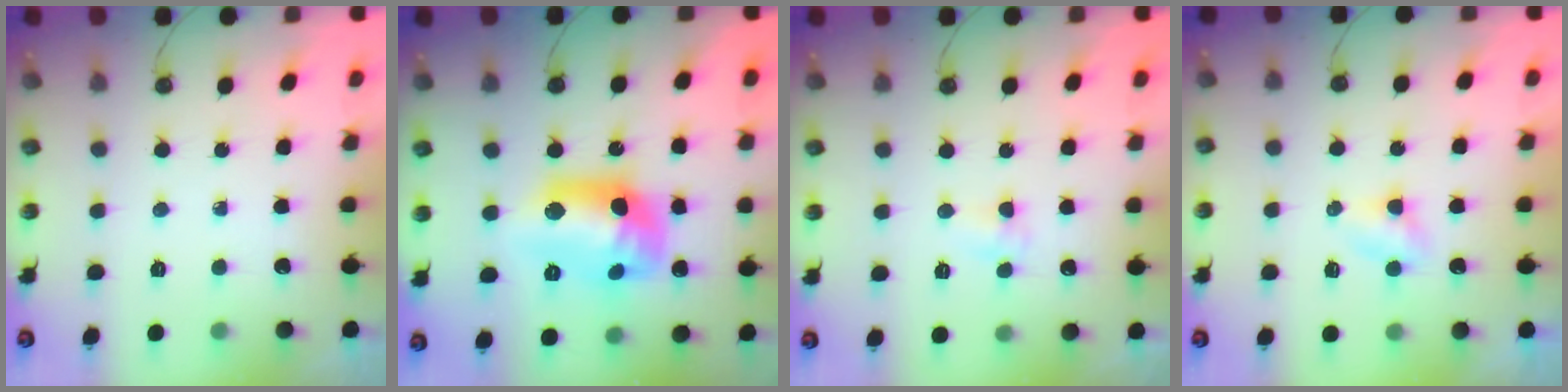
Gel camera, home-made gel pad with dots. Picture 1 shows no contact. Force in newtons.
{"total": 15.1, "press": 15.0, "slide": 1.1}
{"total": 3.2, "press": 3.2, "slide": 0.3}
{"total": 2.7, "press": 2.7, "slide": 0.3}